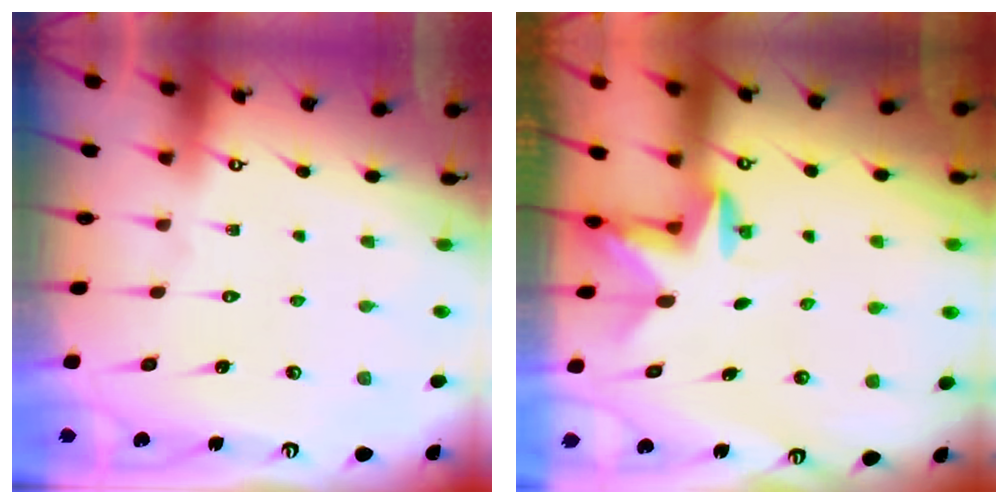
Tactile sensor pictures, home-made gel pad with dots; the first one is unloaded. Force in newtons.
{"total": 2.3, "press": 2.3, "slide": 0.4}